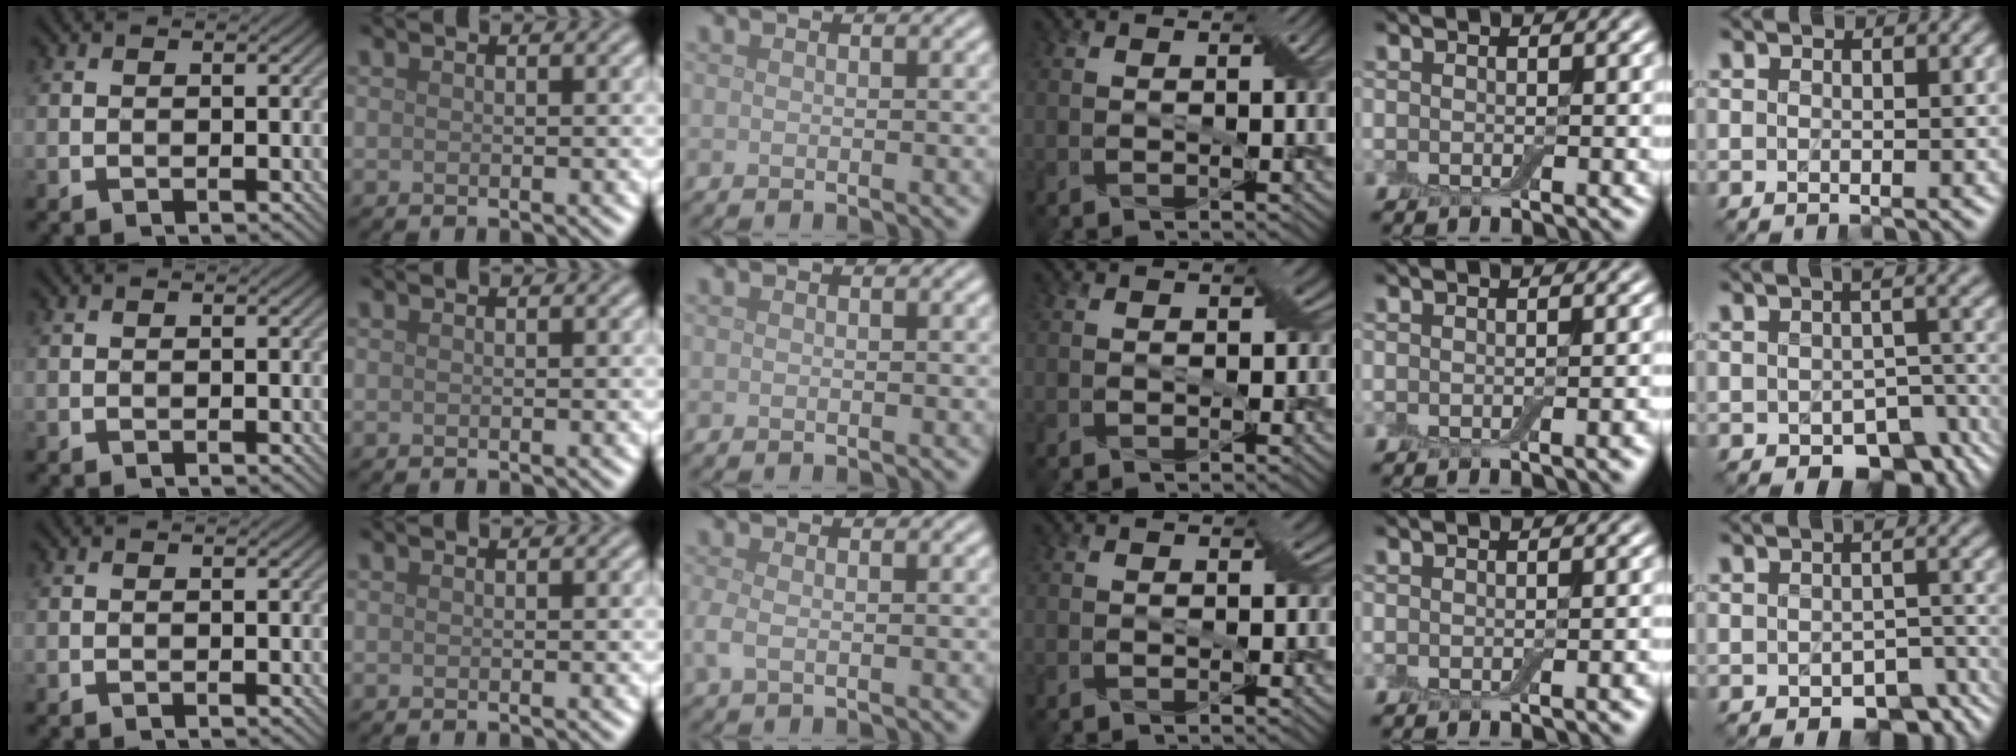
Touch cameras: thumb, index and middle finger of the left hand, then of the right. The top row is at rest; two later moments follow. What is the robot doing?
{"motion": "wrap", "object": "cling film"}